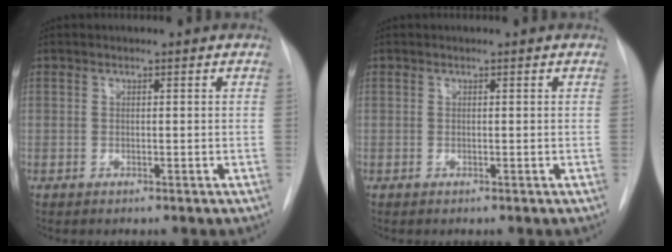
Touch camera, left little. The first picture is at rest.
{"total": 0.0}